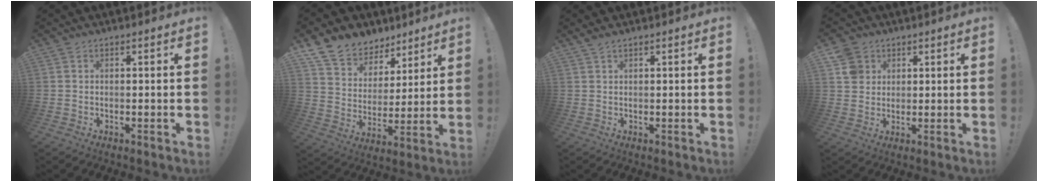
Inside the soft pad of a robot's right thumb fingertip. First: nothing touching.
{"total": 11.5, "force": [8.6, 7.2, 2.7], "torque": [-0.051, -0.067, 0.164]}
{"total": 1.7, "force": [1.4, 0.3, 0.9], "torque": [-0.020, -0.002, 0.026]}
{"total": 6.3, "force": [2.8, 5.4, 1.3], "torque": [-0.014, -0.009, 0.058]}